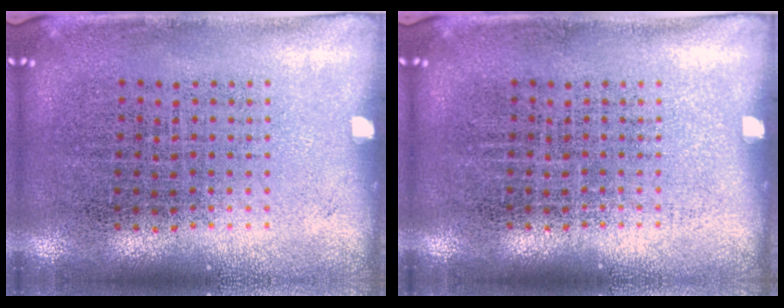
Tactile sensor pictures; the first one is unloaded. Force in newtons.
{"total": 0.0}